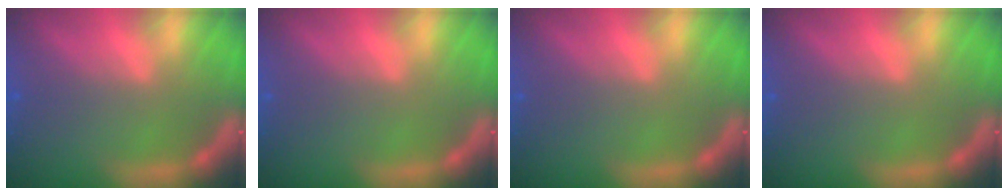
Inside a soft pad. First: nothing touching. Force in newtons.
{"total": 0.0}
{"total": 0.0}
{"total": 0.0}